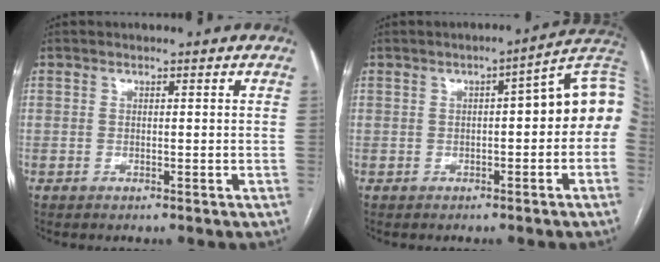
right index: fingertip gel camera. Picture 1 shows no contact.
{"total": 9.9, "force": [0.5, 2.3, 9.6], "torque": [-0.121, 0.044, 0.002]}